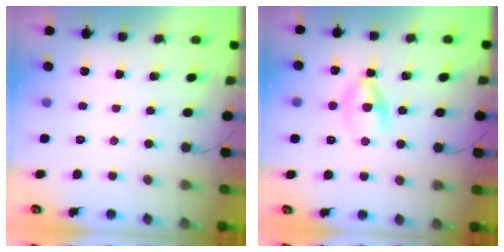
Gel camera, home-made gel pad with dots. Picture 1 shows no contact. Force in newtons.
{"total": 3.9, "press": 3.7, "slide": 1.3}